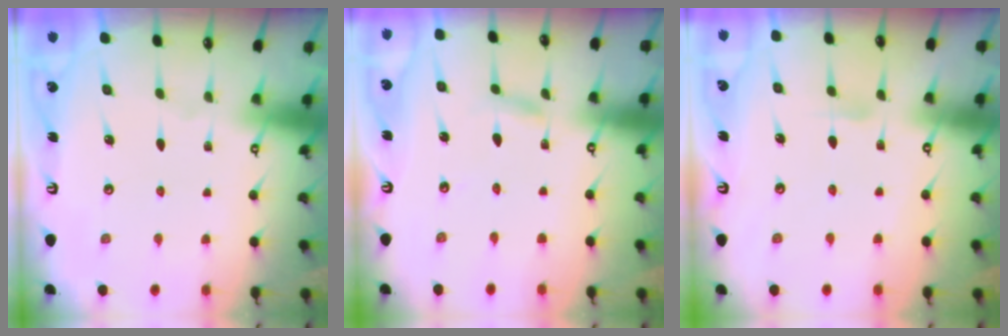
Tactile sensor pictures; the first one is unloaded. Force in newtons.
{"total": 2.1, "press": 2.1, "slide": 0.2}
{"total": 3.3, "press": 3.2, "slide": 0.4}